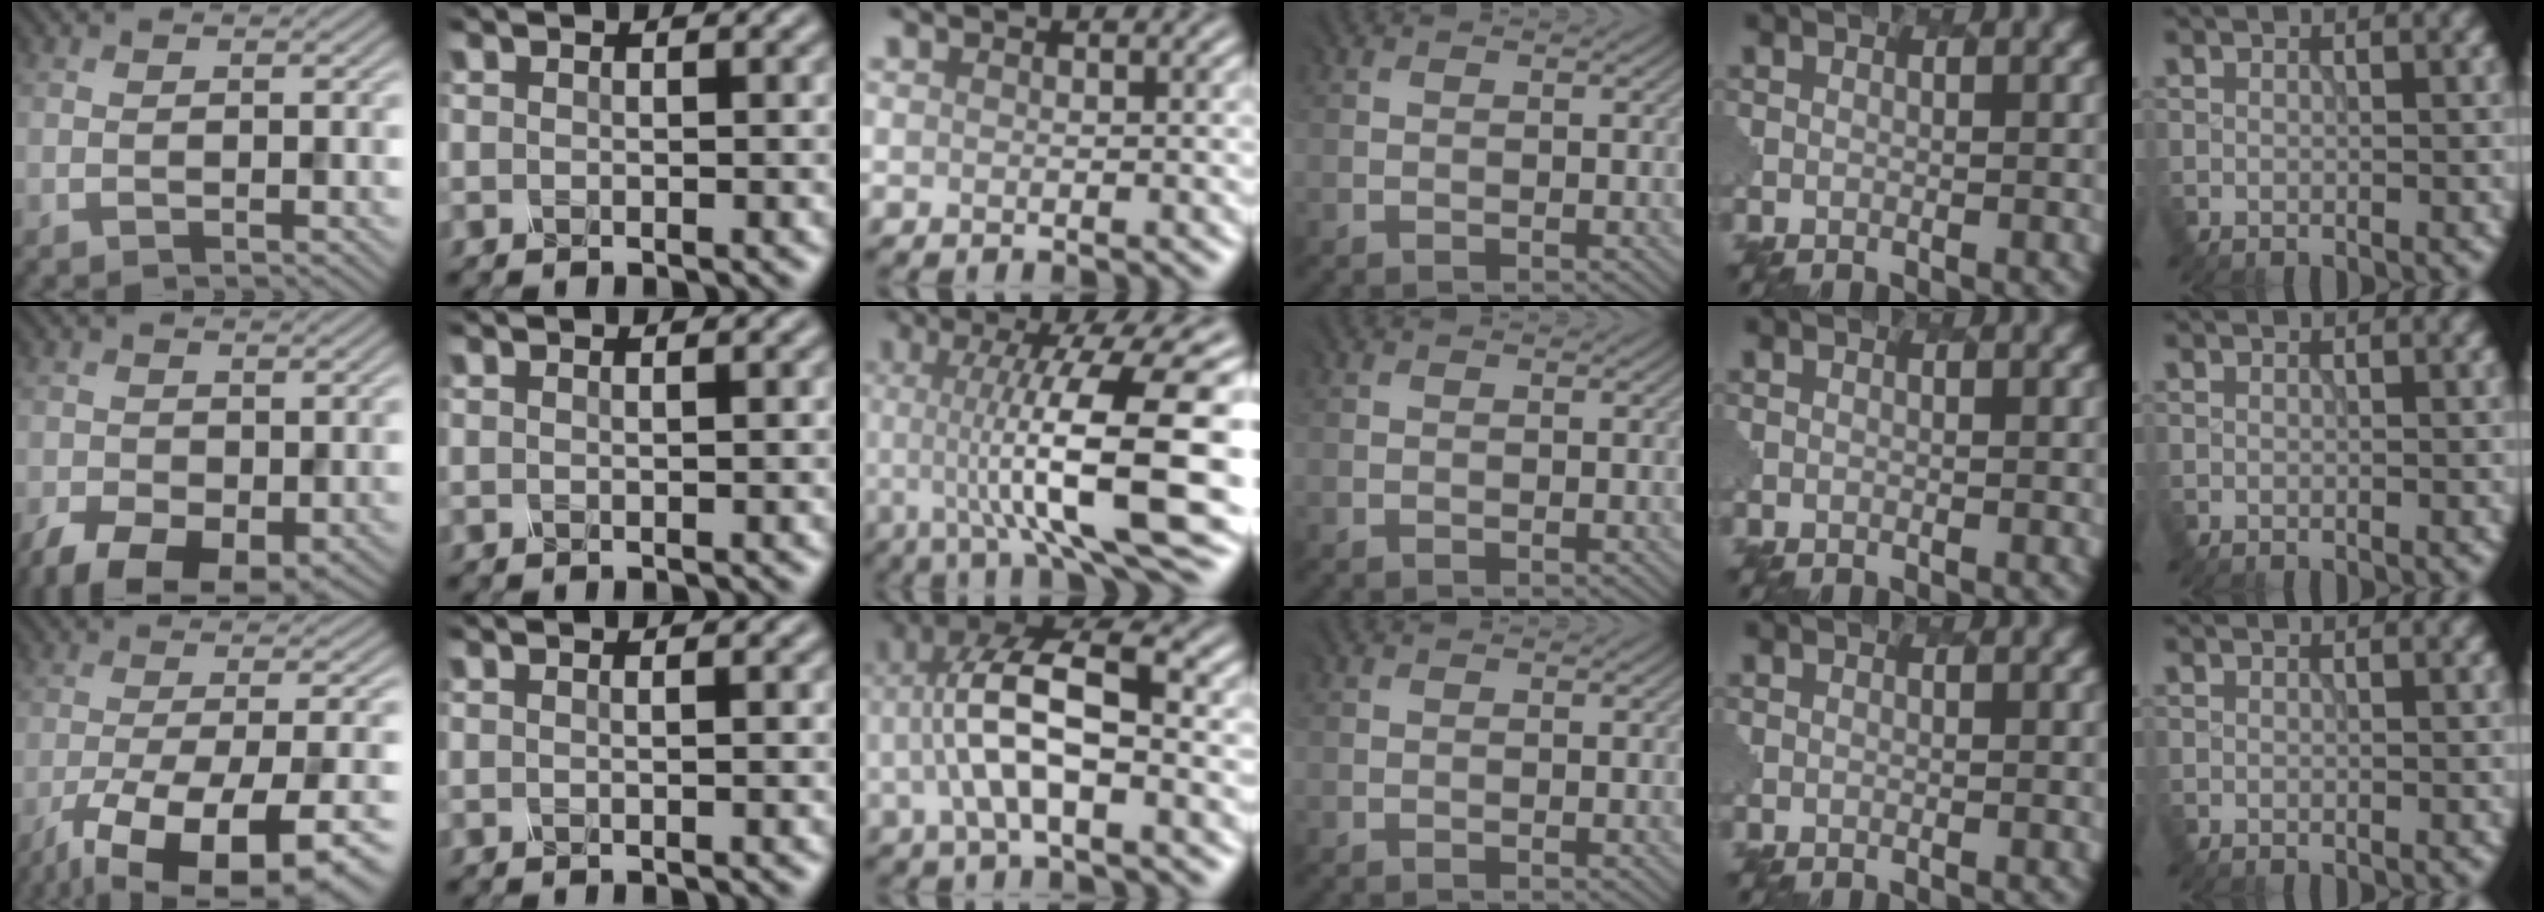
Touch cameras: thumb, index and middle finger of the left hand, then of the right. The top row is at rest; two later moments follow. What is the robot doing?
{"motion": "dispense", "object": "oil cruet"}